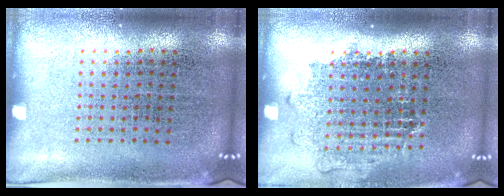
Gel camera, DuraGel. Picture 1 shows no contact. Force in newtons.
{"total": 1.0, "press": 1.0, "slide": 0.4}